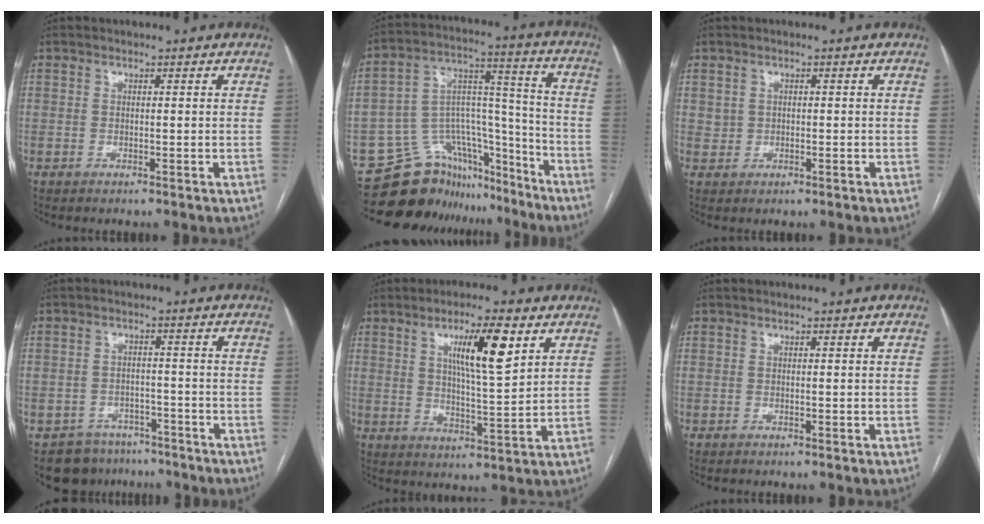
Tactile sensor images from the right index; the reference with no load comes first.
{"total": 16.8, "force": [-14.5, 8.0, 3.0], "torque": [-0.038, 0.081, -0.224]}
{"total": 1.3, "force": [0.2, 1.3, 0.3], "torque": [-0.005, 0.004, 0.008]}
{"total": 7.2, "force": [-5.6, 4.6, 0.0], "torque": [0.010, 0.021, -0.076]}
{"total": 9.7, "force": [4.4, 1.1, 8.6], "torque": [-0.146, -0.001, 0.073]}
{"total": 0.0}